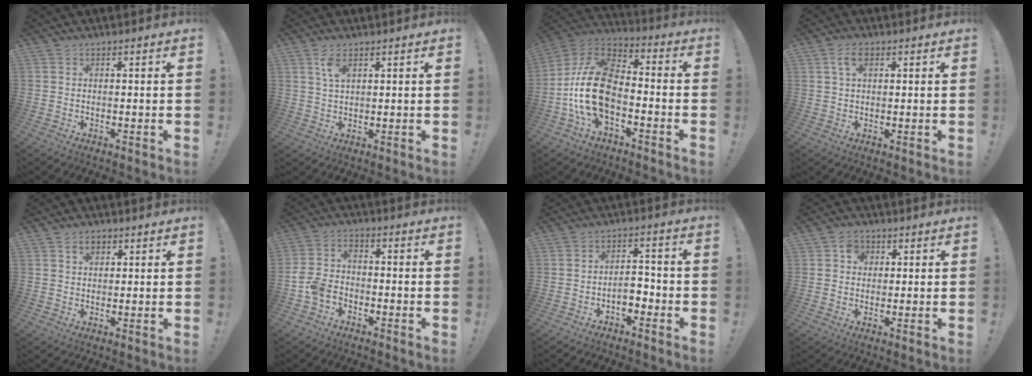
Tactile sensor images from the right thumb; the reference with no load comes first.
{"total": 4.2, "force": [2.0, 1.9, 3.1], "torque": [-0.051, -0.007, 0.033]}
{"total": 20.1, "force": [-4.7, 12.1, 15.3], "torque": [-0.293, 0.033, -0.071]}
{"total": 4.2, "force": [1.9, 2.0, 3.2], "torque": [-0.055, -0.001, 0.033]}
{"total": 3.4, "force": [1.6, 2.4, 1.9], "torque": [-0.028, 0.001, 0.026]}
{"total": 7.1, "force": [-4.3, 4.6, 3.1], "torque": [-0.073, 0.027, -0.079]}
{"total": 5.4, "force": [-2.7, 2.9, 3.7], "torque": [-0.058, 0.011, -0.047]}
{"total": 4.4, "force": [1.2, 3.9, 1.7], "torque": [-0.023, 0.004, 0.021]}